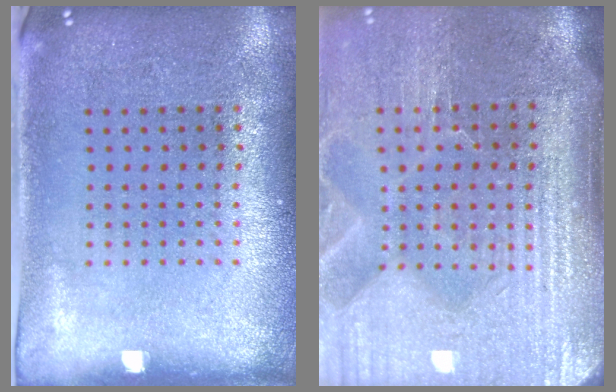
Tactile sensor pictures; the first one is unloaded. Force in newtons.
{"total": 4.9, "press": 4.2, "slide": 2.5}